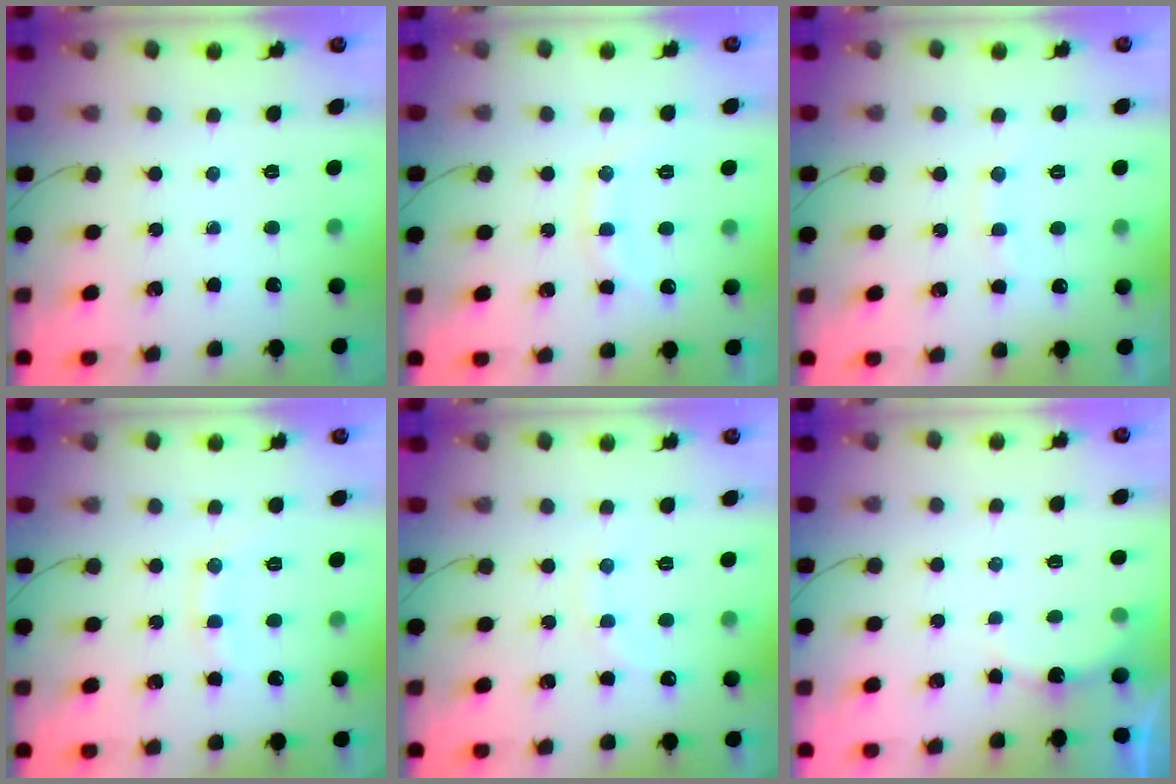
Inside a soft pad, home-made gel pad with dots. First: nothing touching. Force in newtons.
{"total": 11.0, "press": 10.9, "slide": 1.0}
{"total": 6.7, "press": 6.6, "slide": 1.2}
{"total": 7.4, "press": 7.3, "slide": 0.9}
{"total": 6.3, "press": 6.1, "slide": 1.5}
{"total": 5.0, "press": 5.0, "slide": 0.8}